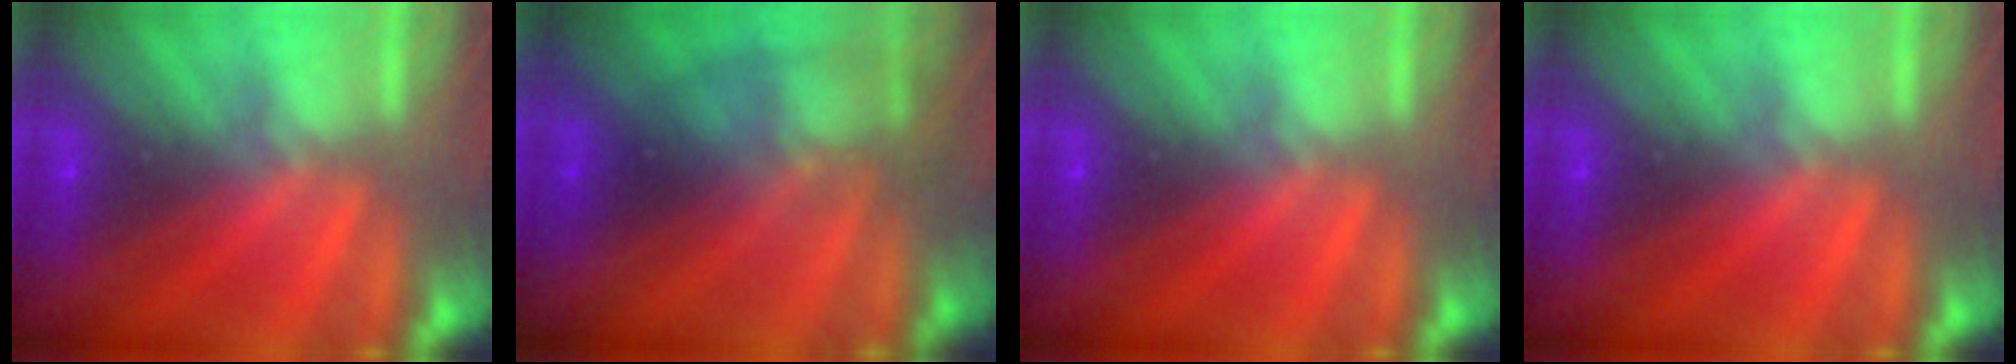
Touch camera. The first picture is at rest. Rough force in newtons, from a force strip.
{"total": 2.1}
{"total": 0.0}
{"total": 0.0}